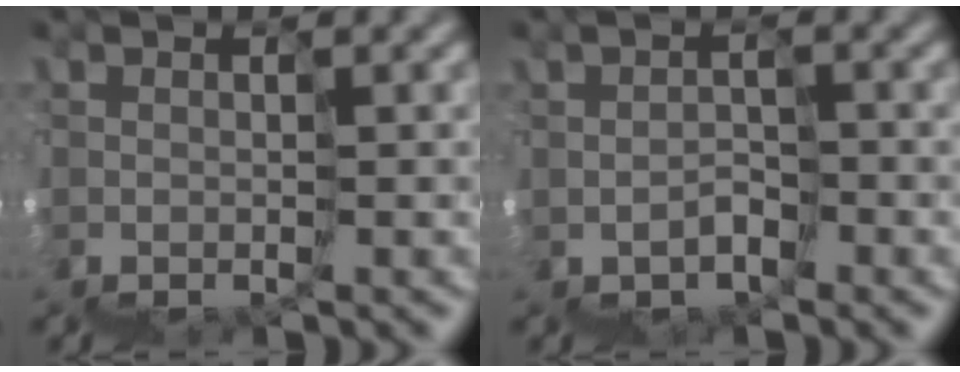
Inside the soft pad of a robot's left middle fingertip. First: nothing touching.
{"total": 2.1, "force": [-0.5, -0.7, -1.9], "torque": [0.023, 0.017, -0.025]}